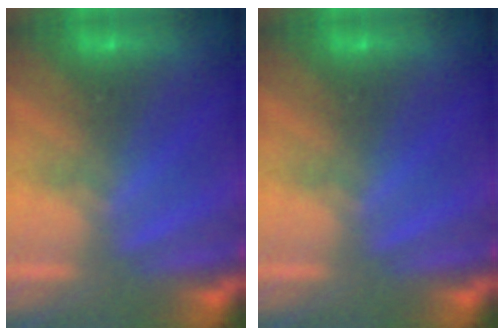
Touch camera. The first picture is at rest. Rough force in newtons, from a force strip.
{"total": 0.0}